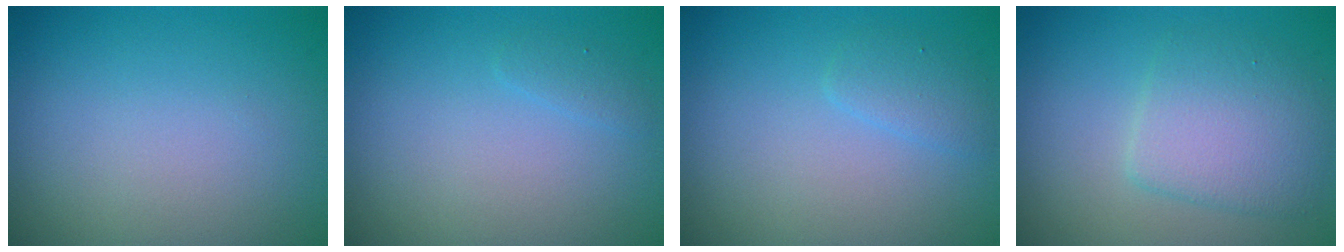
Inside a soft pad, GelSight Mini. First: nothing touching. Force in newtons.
{"total": 0.8, "press": 0.8, "slide": 0.1}
{"total": 1.4, "press": 1.4, "slide": 0.1}
{"total": 4.0, "press": 4.0, "slide": 0.2}